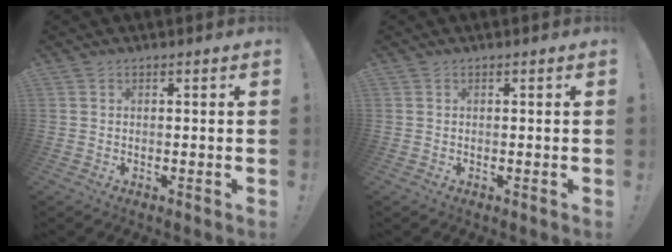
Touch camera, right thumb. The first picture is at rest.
{"total": 0.0}